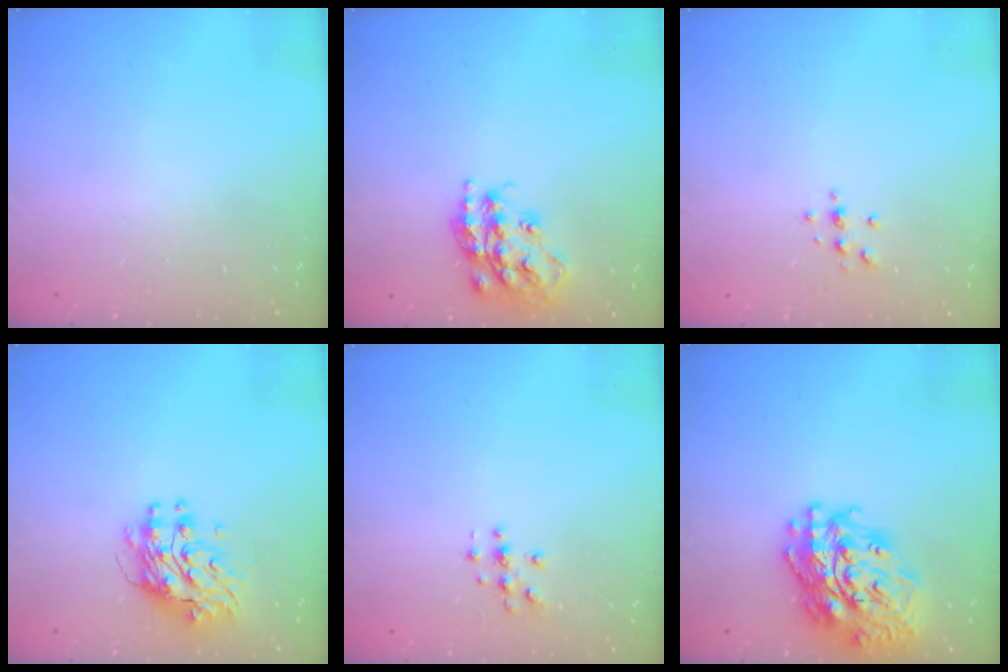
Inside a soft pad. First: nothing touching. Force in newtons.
{"total": 18.0, "press": 17.9, "slide": 1.2}
{"total": 3.4, "press": 3.4, "slide": 0.4}
{"total": 9.4, "press": 9.3, "slide": 0.9}
{"total": 2.7, "press": 2.7, "slide": 0.3}
{"total": 23.0, "press": 22.8, "slide": 2.4}